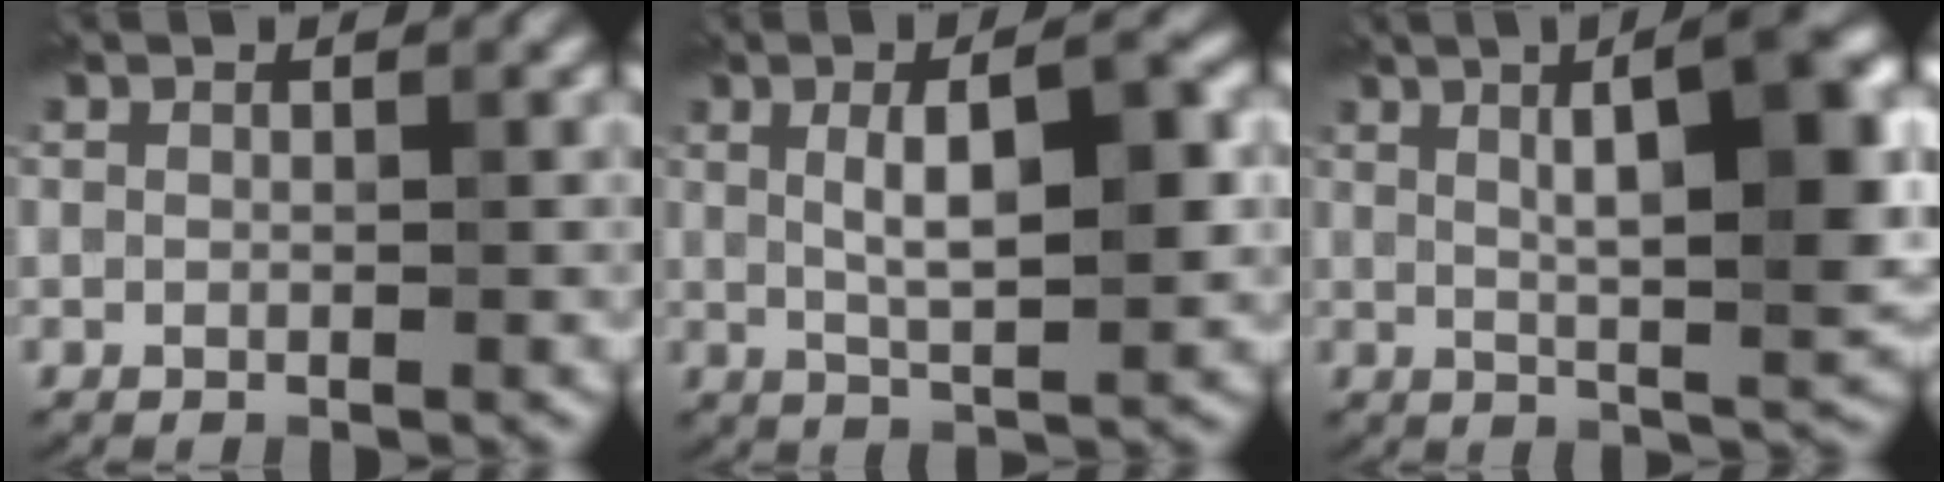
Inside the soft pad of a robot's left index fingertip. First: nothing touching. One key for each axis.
{"total": 6.3, "fx": 1.1, "fy": 1.7, "fz": 5.9, "tx": -0.093, "ty": 0.007, "tz": 0.016}
{"total": 9.9, "fx": 2.5, "fy": 2.3, "fz": 9.3, "tx": -0.116, "ty": 0.011, "tz": 0.036}